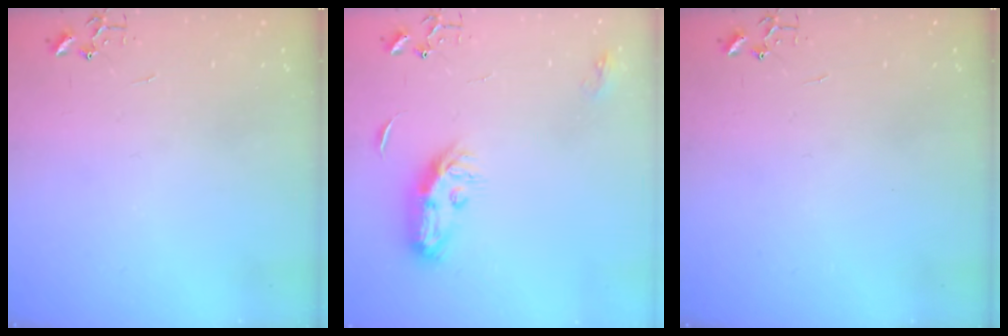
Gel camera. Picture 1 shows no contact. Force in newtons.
{"total": 8.7, "press": 8.7, "slide": 0.4}
{"total": 0.0}